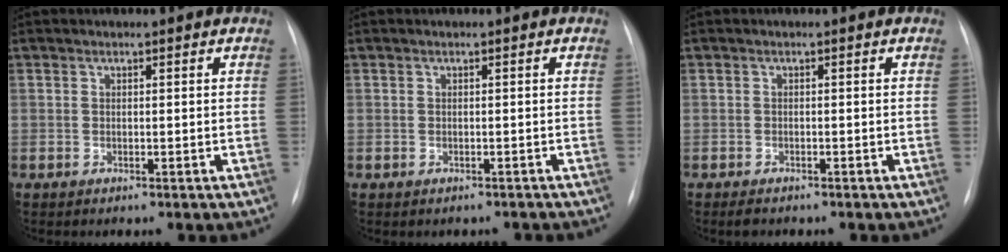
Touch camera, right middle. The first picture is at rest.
{"total": 1.5, "force": [-1.3, 0.7, 0.3], "torque": [-0.007, 0.000, -0.013]}
{"total": 1.3, "force": [-1.1, 0.5, 0.5], "torque": [-0.013, -0.002, -0.015]}